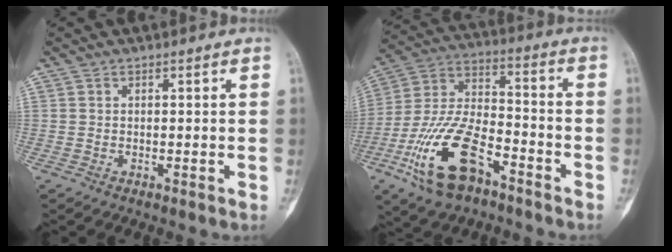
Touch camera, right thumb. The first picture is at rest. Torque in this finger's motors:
{"motor_torque": [0.81, 0.66, 1.65, -1.12, 0.54]}